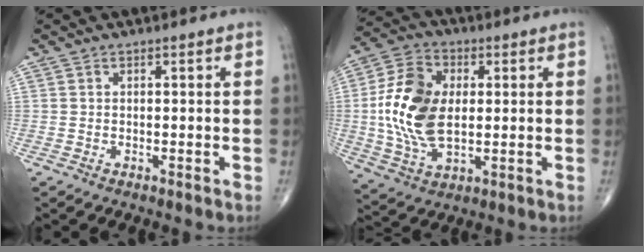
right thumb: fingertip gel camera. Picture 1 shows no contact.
{"total": 15.4, "force": [0.8, 9.3, 12.3], "torque": [-0.233, 0.003, 0.015]}